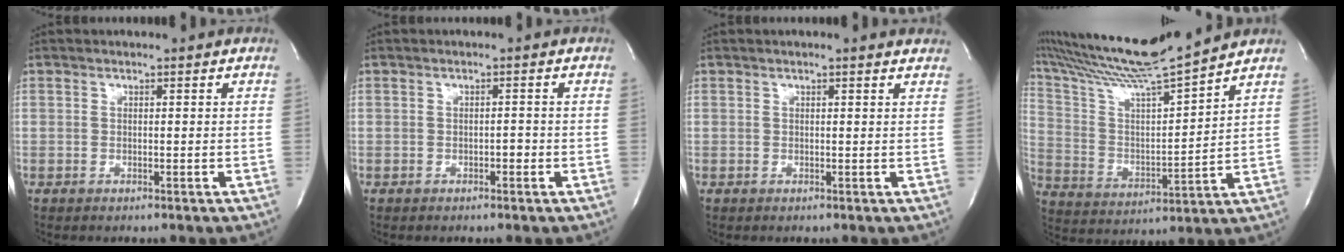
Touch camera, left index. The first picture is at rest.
{"total": 1.0, "force": [-0.5, 0.5, 0.8], "torque": [-0.011, 0.003, -0.007]}
{"total": 3.1, "force": [2.8, 0.4, 1.3], "torque": [-0.021, 0.010, 0.022]}
{"total": 16.6, "force": [15.0, -1.4, 7.0], "torque": [-0.144, -0.015, 0.266]}